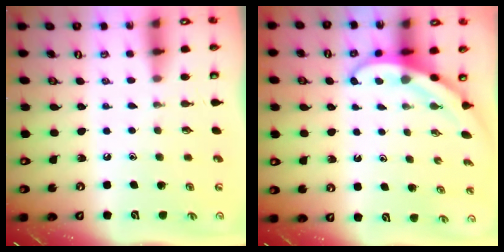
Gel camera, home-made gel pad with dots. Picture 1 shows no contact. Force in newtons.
{"total": 3.7, "press": 3.7, "slide": 0.4}